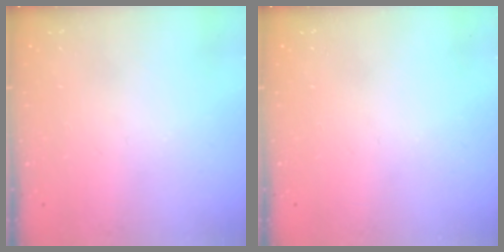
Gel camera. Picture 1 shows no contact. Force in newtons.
{"total": 0.0}